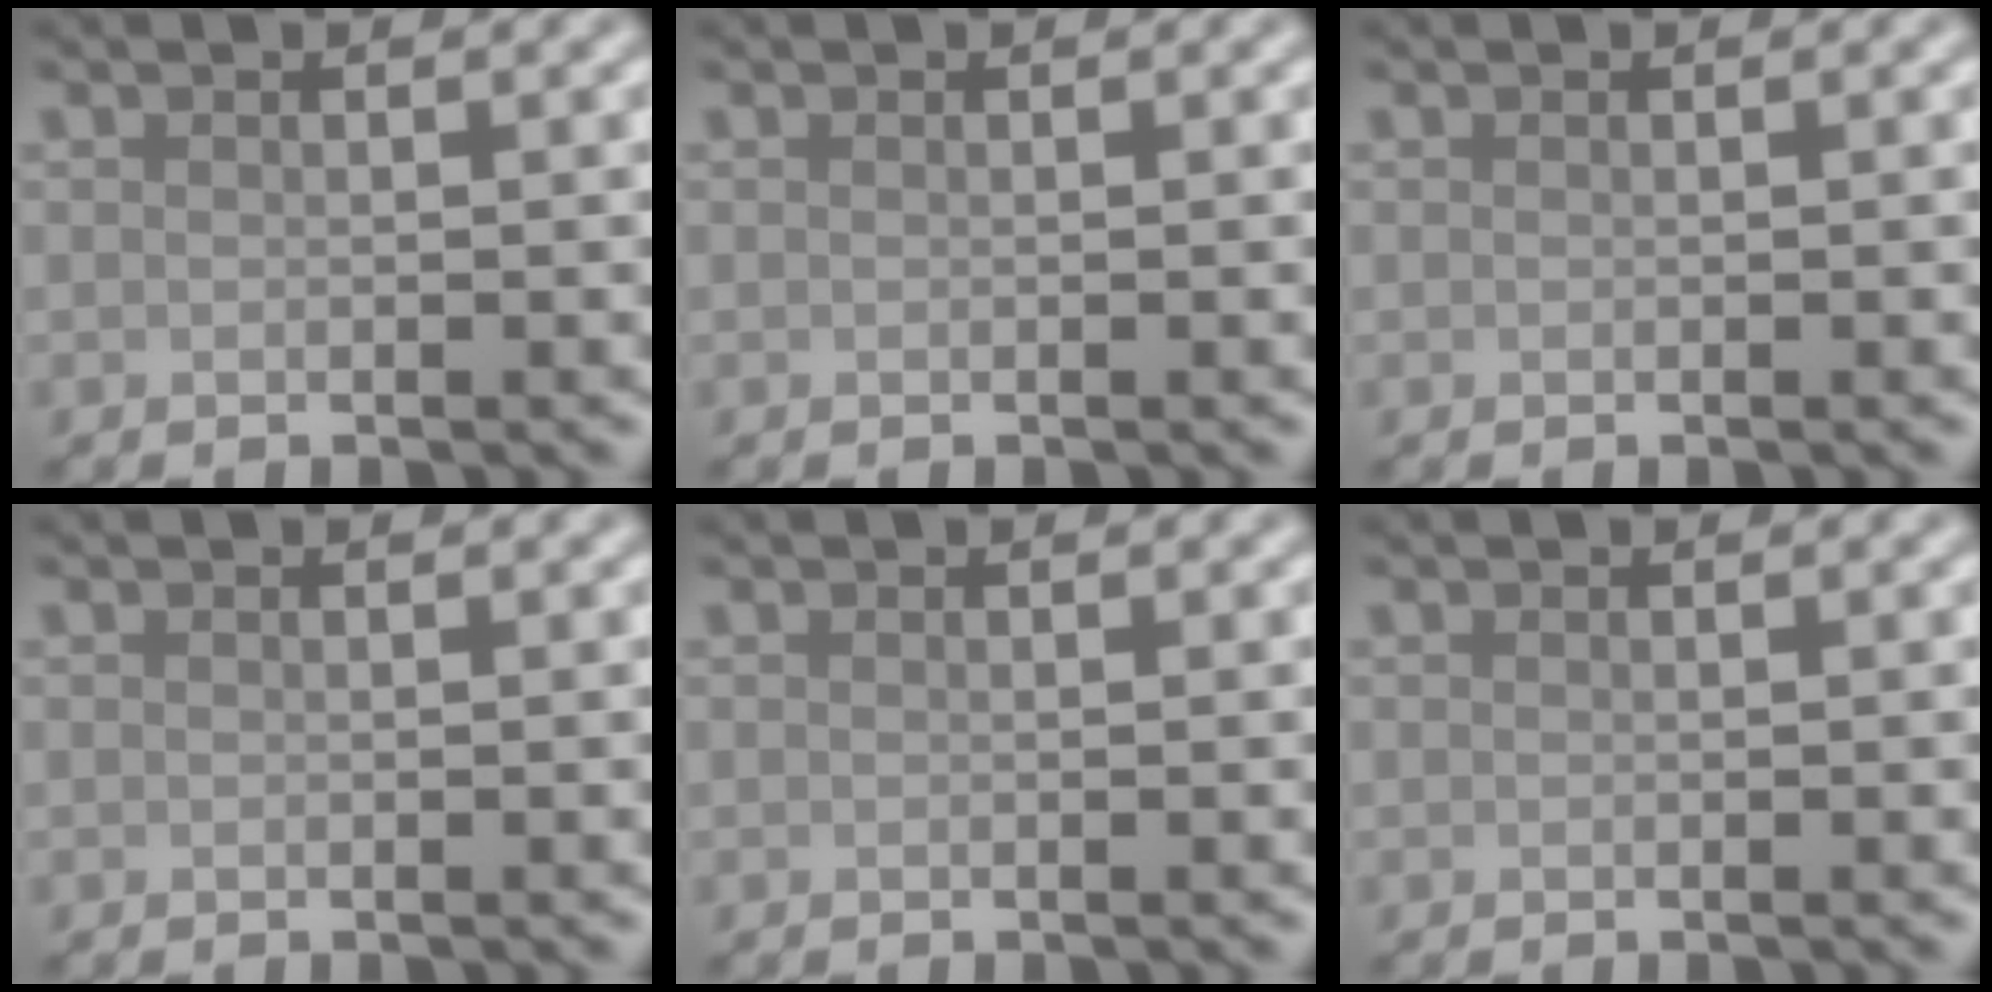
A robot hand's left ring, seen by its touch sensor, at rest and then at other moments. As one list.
[{"total": 0.0}, {"total": 0.0}, {"total": 0.0}, {"total": 0.0}, {"total": 0.0}]